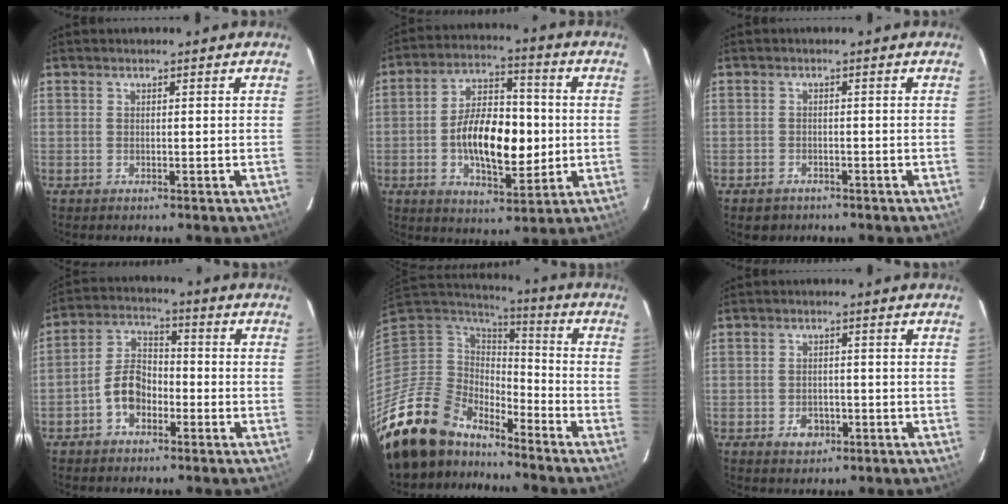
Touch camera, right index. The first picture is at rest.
{"total": 15.3, "force": [-1.7, 7.5, 13.2], "torque": [-0.232, 0.014, -0.025]}
{"total": 3.1, "force": [-2.0, 2.3, 0.5], "torque": [-0.021, -0.001, -0.027]}
{"total": 7.3, "force": [-3.3, 4.8, 4.3], "torque": [-0.087, 0.027, -0.057]}
{"total": 18.7, "force": [-16.0, 7.9, 5.6], "torque": [-0.142, -0.011, -0.292]}
{"total": 3.6, "force": [-1.6, 2.8, 1.7], "torque": [-0.034, 0.005, -0.017]}